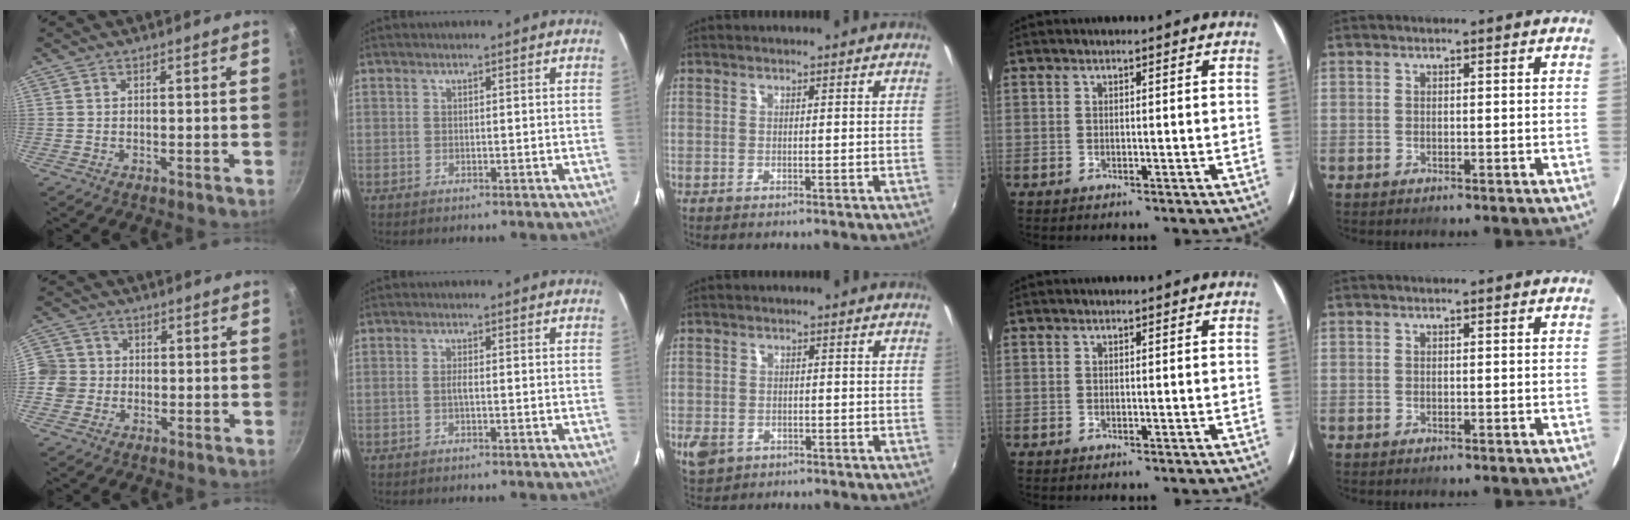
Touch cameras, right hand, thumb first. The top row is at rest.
{"thumb": {"total": 6.2, "force": [-0.9, 5.9, 1.6], "torque": [0.000, 0.010, -0.031]}, "index": {"total": 1.2, "force": [-0.4, 0.1, 1.2], "torque": [-0.023, 0.003, -0.009]}, "middle": {"total": 4.9, "force": [-2.1, 3.7, 2.4], "torque": [-0.055, -0.009, -0.034]}}